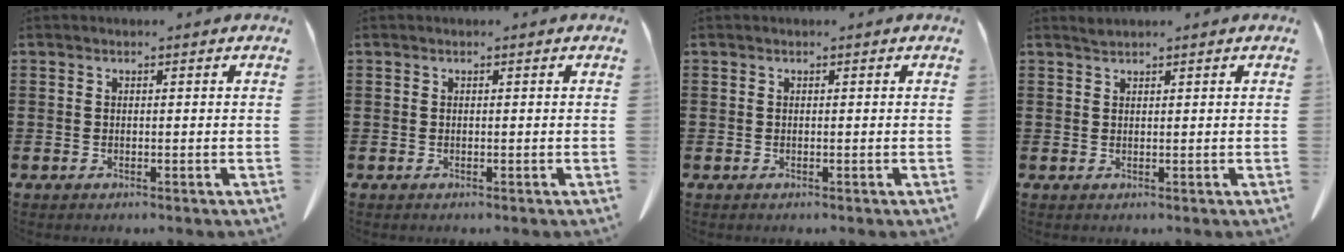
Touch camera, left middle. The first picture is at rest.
{"total": 0.0}
{"total": 0.0}
{"total": 0.8, "force": [0.7, 0.0, 0.2], "torque": [-0.006, 0.000, 0.014]}